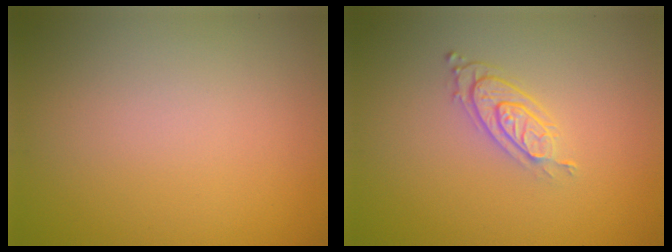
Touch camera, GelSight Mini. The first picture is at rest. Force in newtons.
{"total": 3.1, "press": 2.1, "slide": 2.3}